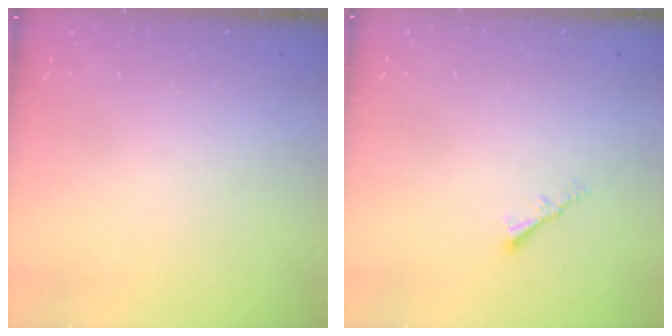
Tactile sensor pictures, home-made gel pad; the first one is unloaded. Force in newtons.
{"total": 2.2, "press": 2.2, "slide": 0.4}